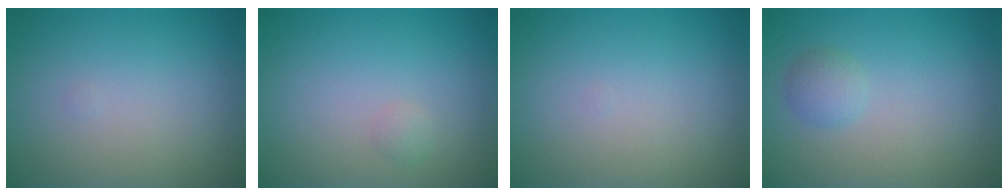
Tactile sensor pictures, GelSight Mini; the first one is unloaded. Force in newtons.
{"total": 0.6, "press": 0.6, "slide": 0.0}
{"total": 0.0}
{"total": 1.4, "press": 1.4, "slide": 0.0}